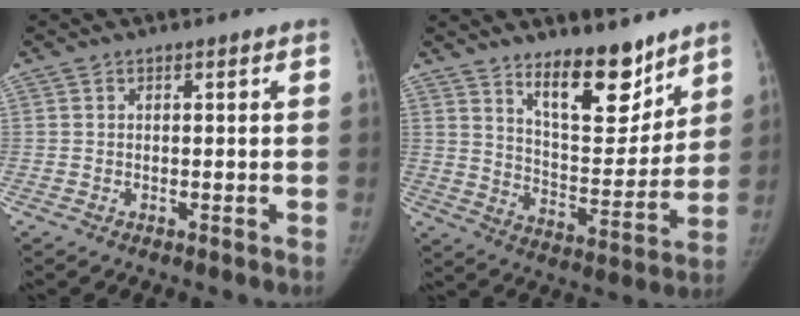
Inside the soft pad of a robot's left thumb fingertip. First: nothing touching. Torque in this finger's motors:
{"motor_torque": [1.86, 0.64, 1.15, -1.35, 0.23]}